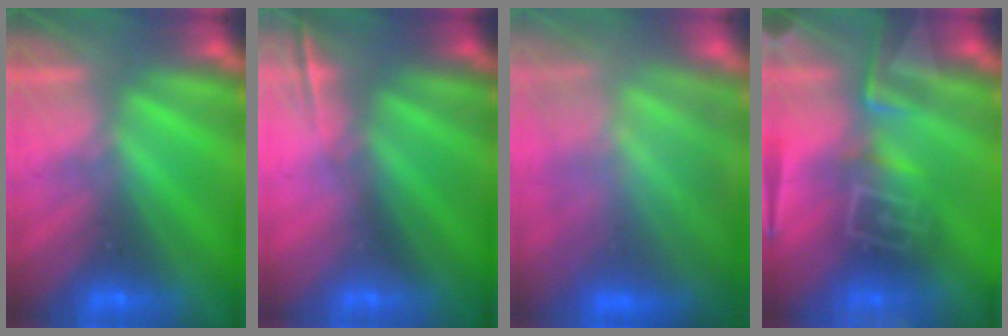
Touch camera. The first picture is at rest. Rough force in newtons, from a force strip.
{"total": 1.8}
{"total": 8.6}
{"total": 8.9}